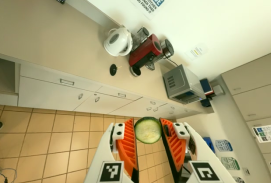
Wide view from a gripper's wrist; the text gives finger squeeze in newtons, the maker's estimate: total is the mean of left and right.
{"total": 8.6, "left": 8.5, "right": 8.6}